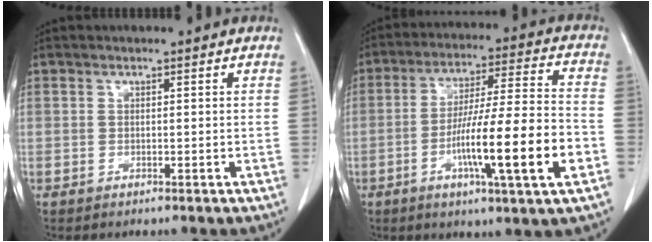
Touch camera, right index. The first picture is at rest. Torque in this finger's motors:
{"motor_torque": [1.41, -0.73, 0.95, 0.21]}